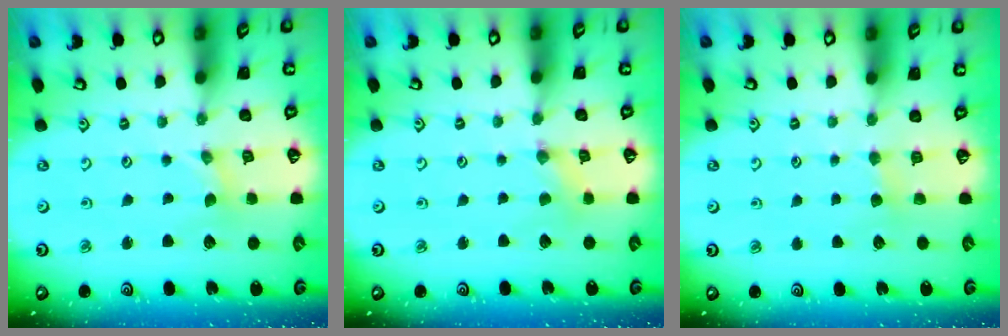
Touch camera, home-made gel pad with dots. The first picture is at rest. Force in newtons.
{"total": 1.8, "press": 1.8, "slide": 0.4}
{"total": 3.3, "press": 3.2, "slide": 0.5}